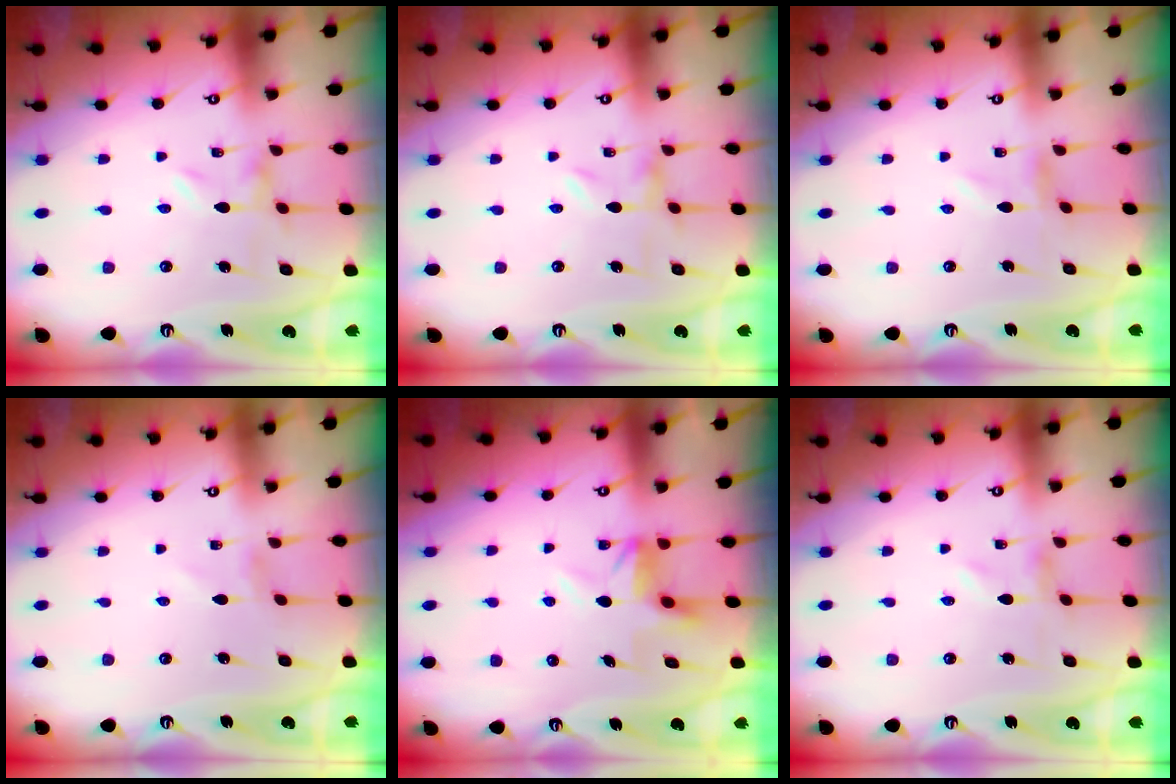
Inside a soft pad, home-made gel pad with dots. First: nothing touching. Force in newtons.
{"total": 0.0}
{"total": 0.7, "press": 0.7, "slide": 0.1}
{"total": 1.0, "press": 1.0, "slide": 0.1}
{"total": 4.8, "press": 4.8, "slide": 0.3}
{"total": 0.0}